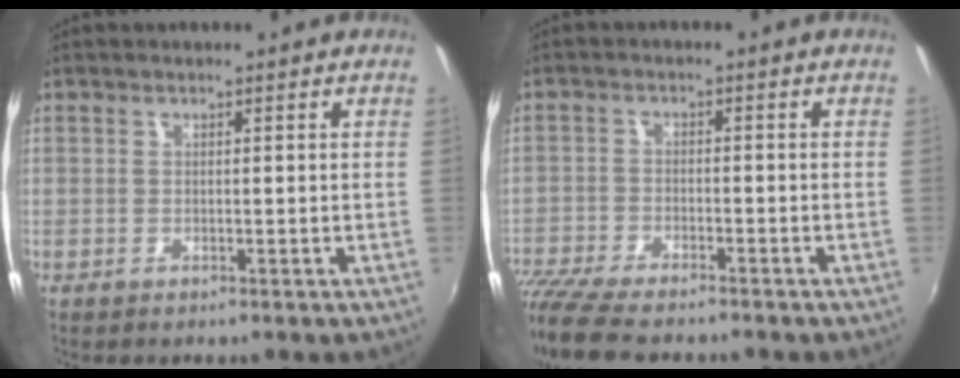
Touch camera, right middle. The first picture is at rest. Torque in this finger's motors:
{"motor_torque": [1.11, -1.03, 0.24, 0.16]}